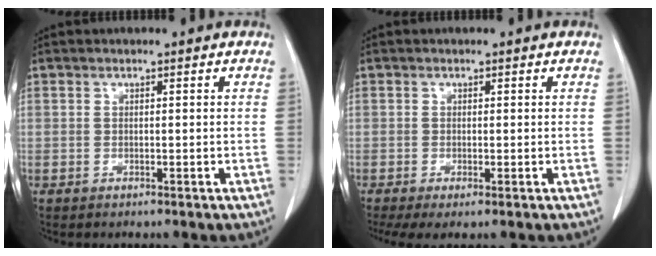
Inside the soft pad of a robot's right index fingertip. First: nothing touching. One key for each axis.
{"total": 3.6, "fx": -2.1, "fy": 0.8, "fz": 2.8, "tx": -0.048, "ty": -0.014, "tz": -0.034}